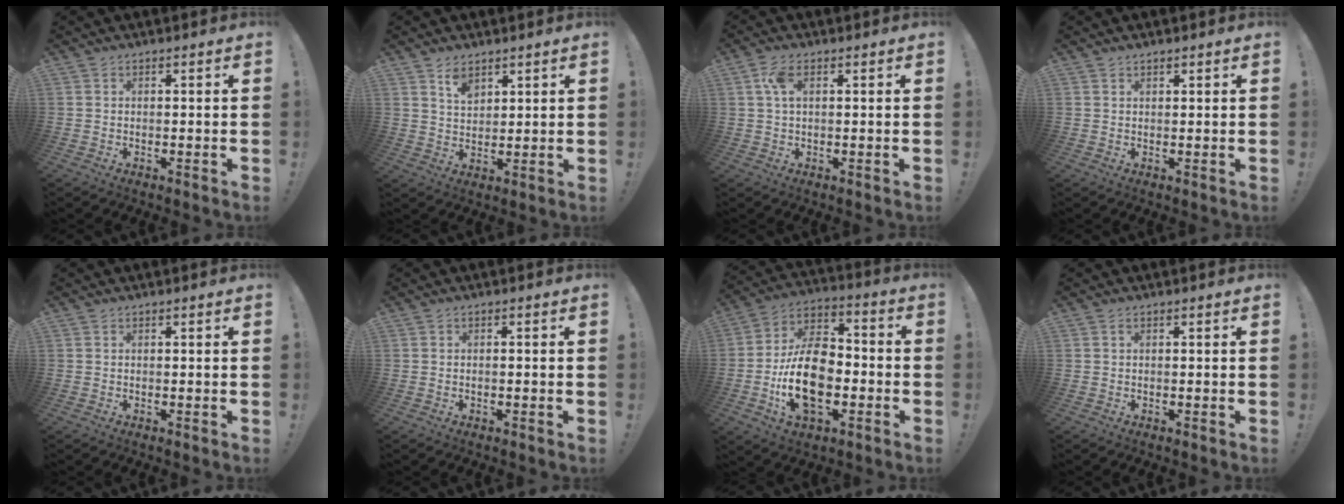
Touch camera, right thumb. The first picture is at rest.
{"total": 5.5, "force": [3.9, 3.1, 2.3], "torque": [-0.031, -0.024, 0.070]}
{"total": 4.8, "force": [1.5, 2.3, 3.9], "torque": [-0.070, 0.002, 0.024]}
{"total": 0.8, "force": [0.7, 0.3, 0.2], "torque": [-0.002, -0.001, 0.014]}
{"total": 0.0}
{"total": 0.6, "force": [-0.5, 0.0, 0.3], "torque": [-0.007, 0.002, -0.009]}
{"total": 18.8, "force": [-4.6, 11.6, 14.1], "torque": [-0.259, 0.018, -0.077]}
{"total": 0.0}